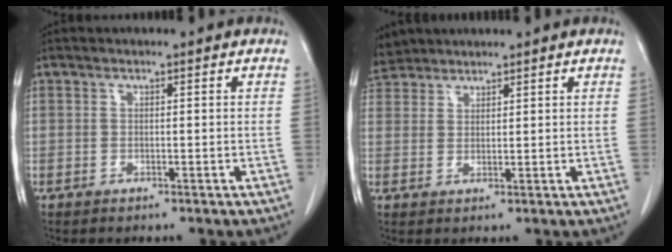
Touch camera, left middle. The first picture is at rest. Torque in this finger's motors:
{"motor_torque": [1.07, -1.07, 1.06, 0.19]}